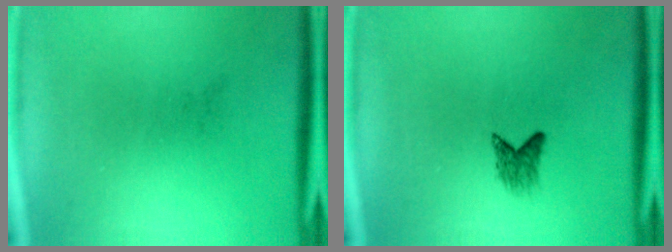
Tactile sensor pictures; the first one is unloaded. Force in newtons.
{"total": 1.9}